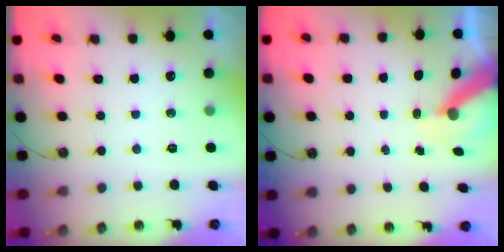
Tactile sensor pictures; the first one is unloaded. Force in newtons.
{"total": 7.5, "press": 7.4, "slide": 0.9}